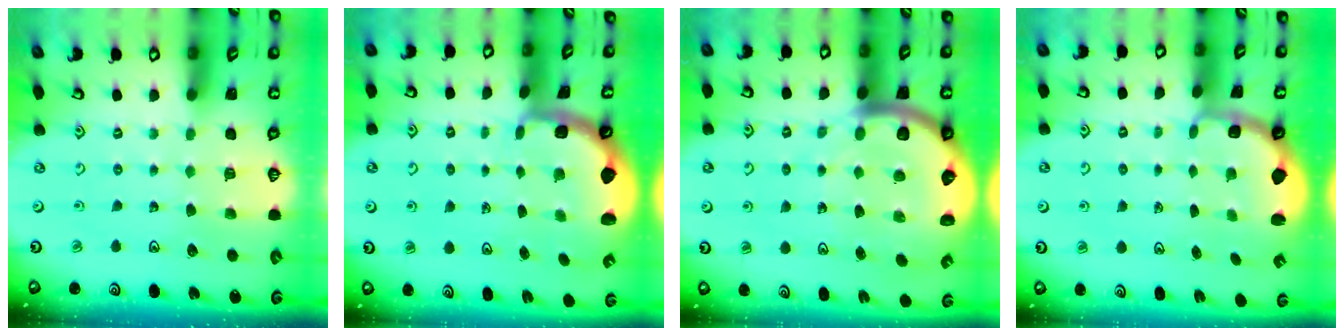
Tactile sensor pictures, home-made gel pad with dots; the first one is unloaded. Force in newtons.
{"total": 2.4, "press": 2.0, "slide": 1.2}
{"total": 11.1, "press": 10.9, "slide": 2.0}
{"total": 2.4, "press": 1.1, "slide": 2.1}